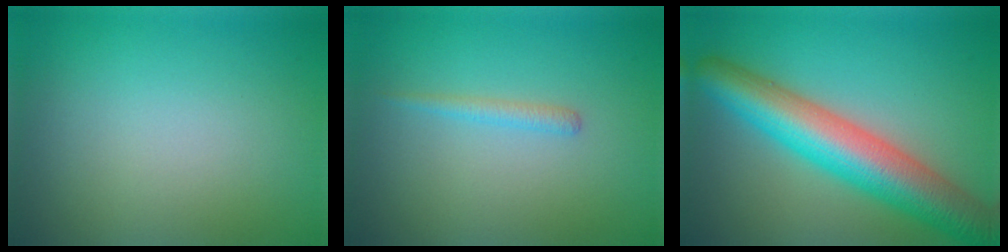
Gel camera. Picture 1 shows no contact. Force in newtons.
{"total": 1.1, "press": 1.1, "slide": 0.1}
{"total": 9.3, "press": 9.3, "slide": 0.4}